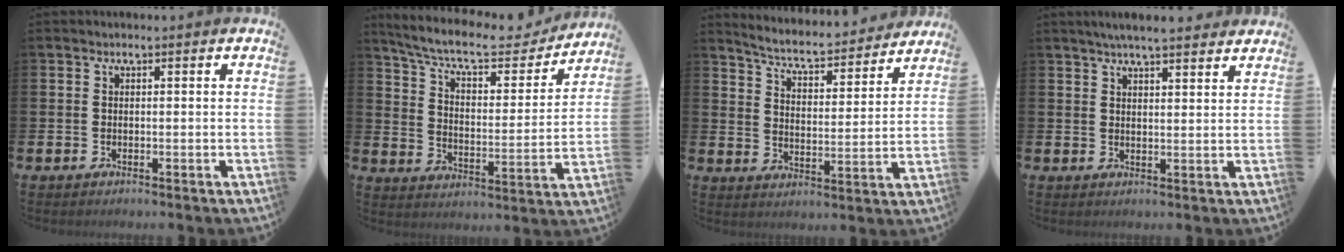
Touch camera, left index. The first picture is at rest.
{"total": 9.7, "force": [8.5, 2.3, 4.1], "torque": [-0.112, -0.053, 0.143]}
{"total": 6.1, "force": [5.9, 0.9, 1.6], "torque": [-0.059, -0.046, 0.096]}
{"total": 4.7, "force": [4.4, 0.2, 1.6], "torque": [-0.039, -0.013, 0.080]}